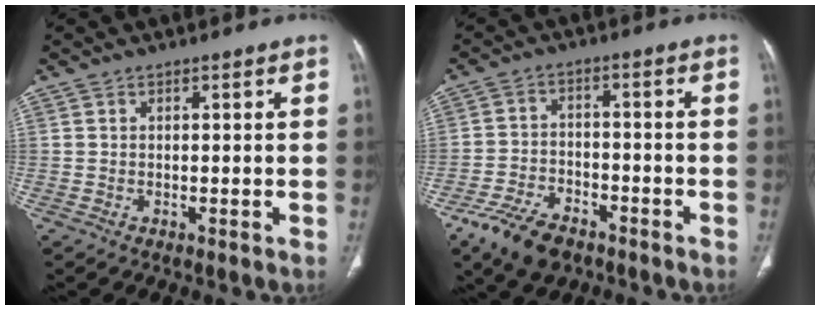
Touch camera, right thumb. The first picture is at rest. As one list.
[{"total": 10.3, "force": [-6.9, 5.4, 5.4], "torque": [-0.098, 0.024, -0.122]}]